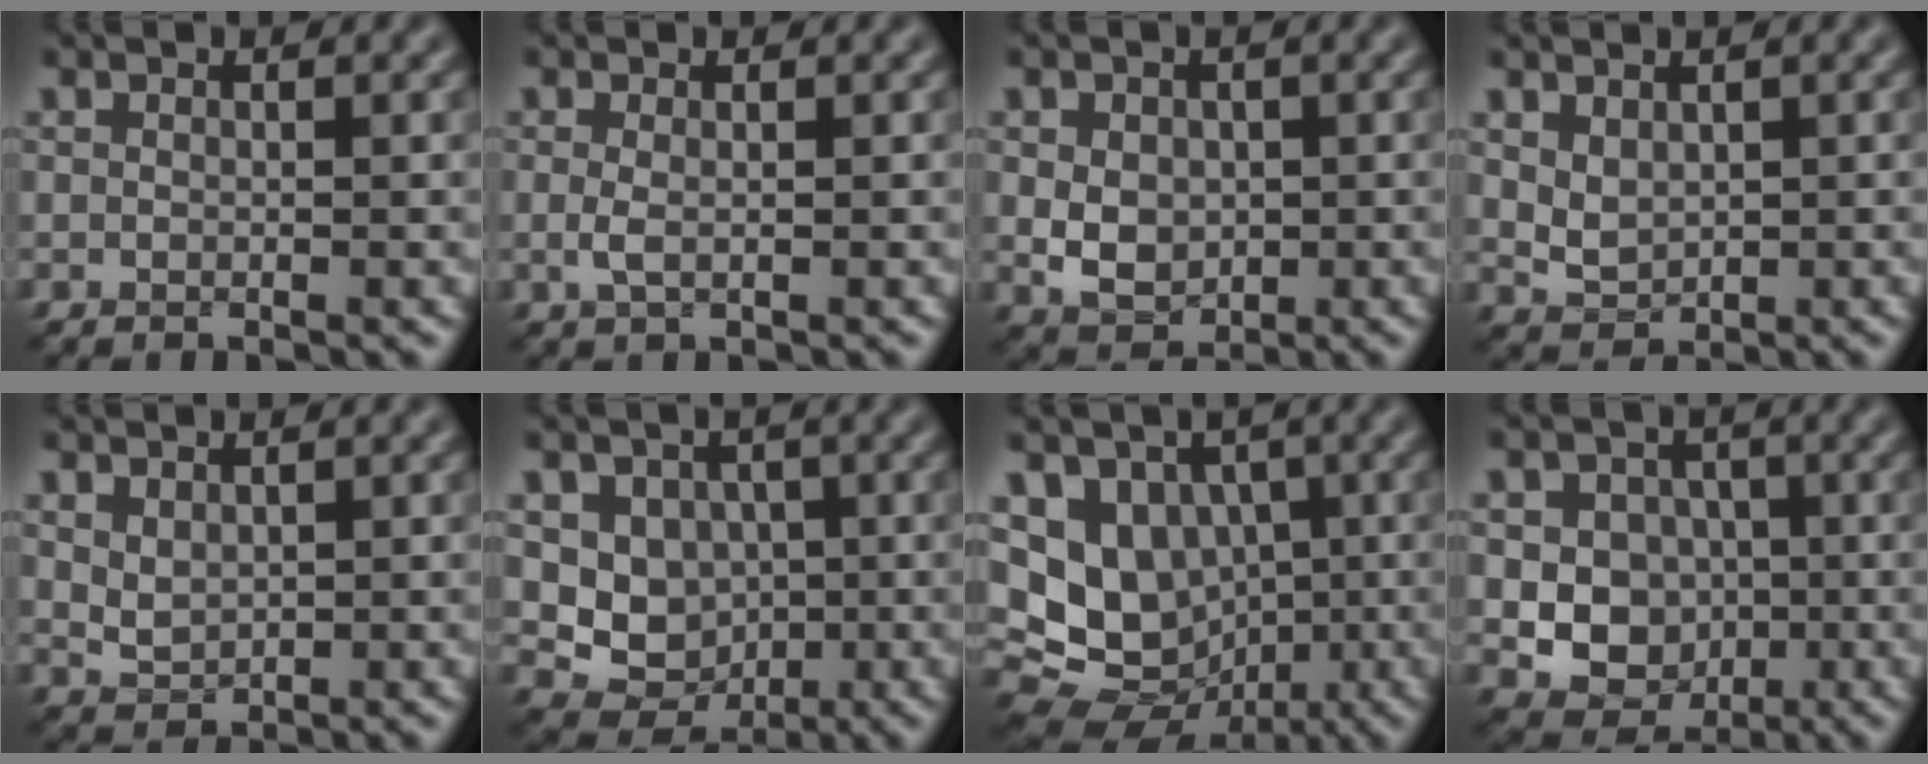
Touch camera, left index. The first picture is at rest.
{"total": 1.1, "force": [-0.1, 0.3, 1.0], "torque": [-0.029, -0.002, -0.003]}
{"total": 3.5, "force": [-0.1, 2.7, 2.3], "torque": [-0.042, -0.006, 0.005]}
{"total": 1.9, "force": [0.7, 1.3, 1.1], "torque": [-0.027, -0.005, 0.022]}
{"total": 1.5, "force": [0.8, 0.9, 0.9], "torque": [-0.024, -0.003, 0.021]}
{"total": 5.8, "force": [0.3, 5.1, 2.7], "torque": [-0.028, -0.009, -0.006]}
{"total": 12.2, "force": [-0.1, 10.5, 6.2], "torque": [-0.122, 0.020, -0.014]}
{"total": 7.6, "force": [-0.3, 6.8, 3.3], "torque": [-0.046, 0.016, -0.033]}